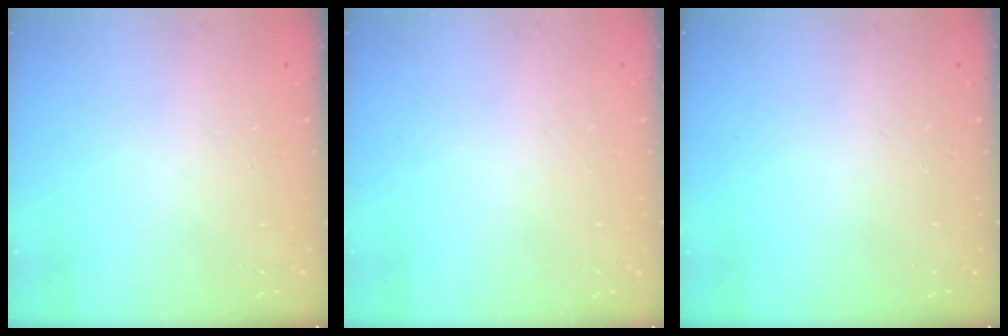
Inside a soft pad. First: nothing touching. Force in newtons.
{"total": 0.0}
{"total": 0.0}